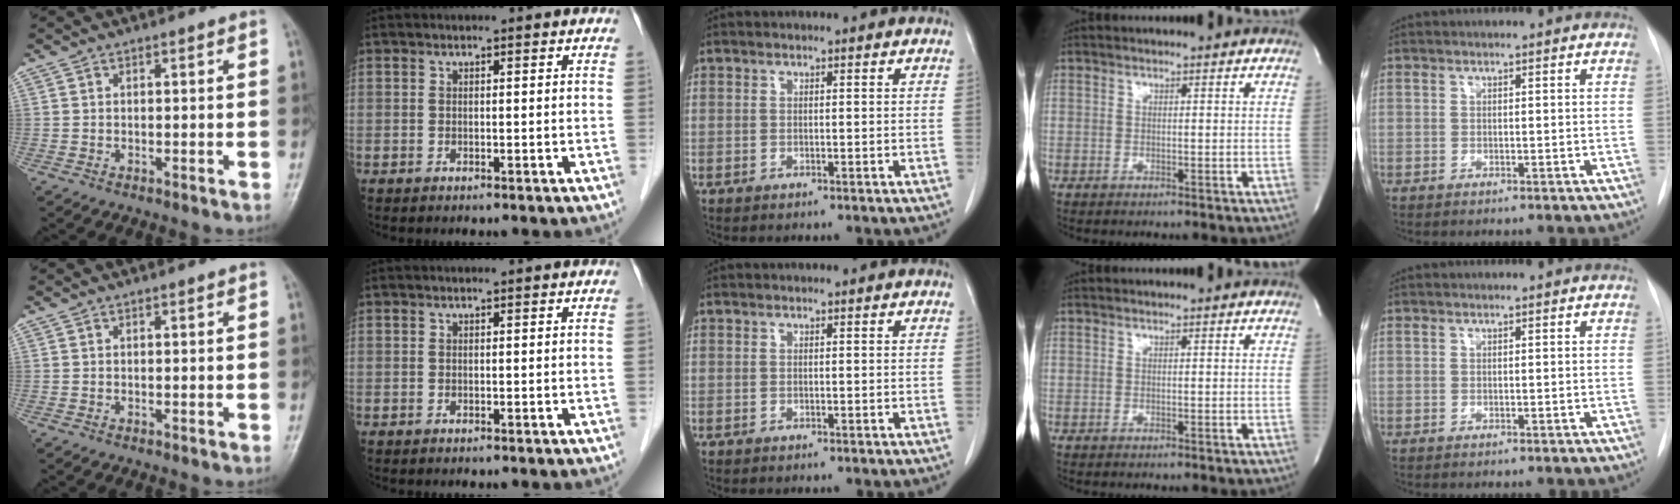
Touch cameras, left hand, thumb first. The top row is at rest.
{}